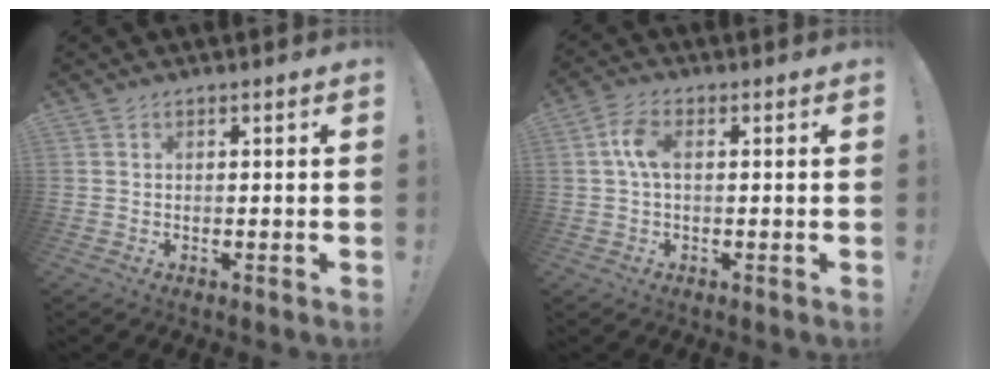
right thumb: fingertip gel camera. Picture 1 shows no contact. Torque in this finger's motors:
{"motor_torque": [0.12, -0.02, 0.88, -0.47, 0.19]}